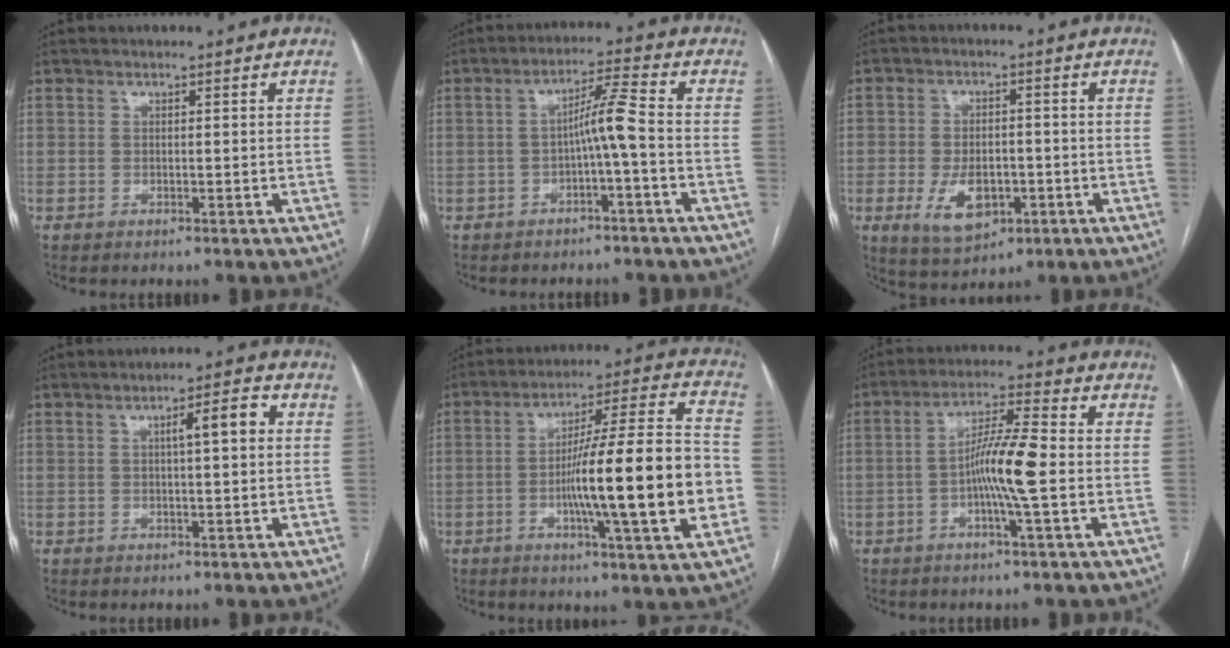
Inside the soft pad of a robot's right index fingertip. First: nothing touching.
{"total": 5.2, "force": [-1.3, -0.5, 5.0], "torque": [-0.084, 0.017, -0.020]}
{"total": 7.7, "force": [-2.6, 4.6, 5.6], "torque": [-0.103, 0.000, -0.032]}
{"total": 4.7, "force": [0.9, 0.6, 4.6], "torque": [-0.070, 0.013, 0.011]}
{"total": 19.9, "force": [-3.8, 0.7, 19.5], "torque": [-0.291, 0.010, -0.057]}
{"total": 8.4, "force": [-1.4, -0.1, 8.3], "torque": [-0.157, 0.007, -0.031]}